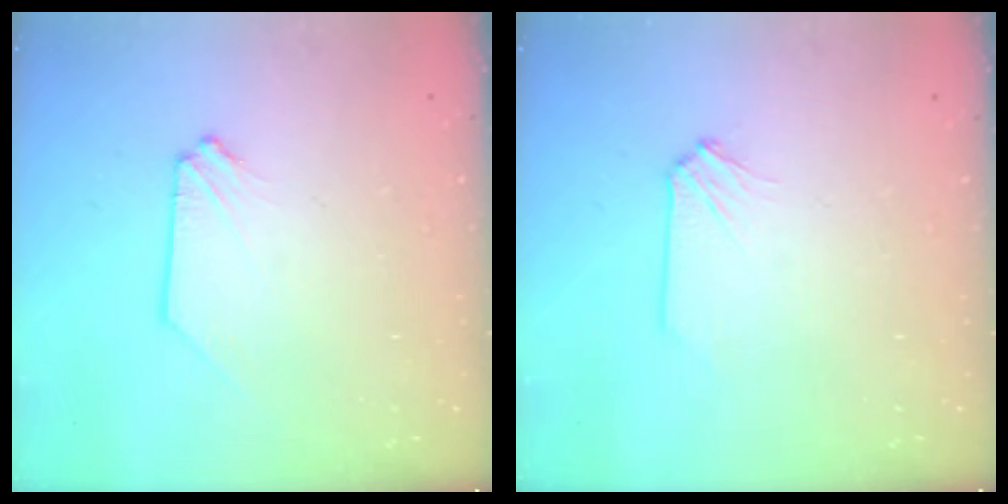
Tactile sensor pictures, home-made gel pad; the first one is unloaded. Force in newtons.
{"total": 0.0}